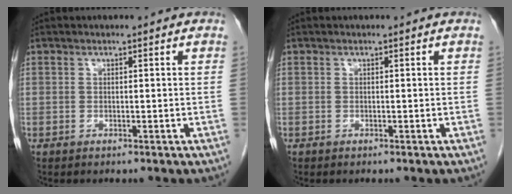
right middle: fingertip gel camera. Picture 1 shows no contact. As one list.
[{"total": 0.0}]